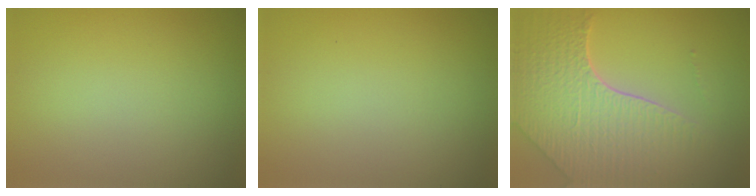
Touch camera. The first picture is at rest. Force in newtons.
{"total": 0.0}
{"total": 7.0, "press": 5.6, "slide": 4.2}